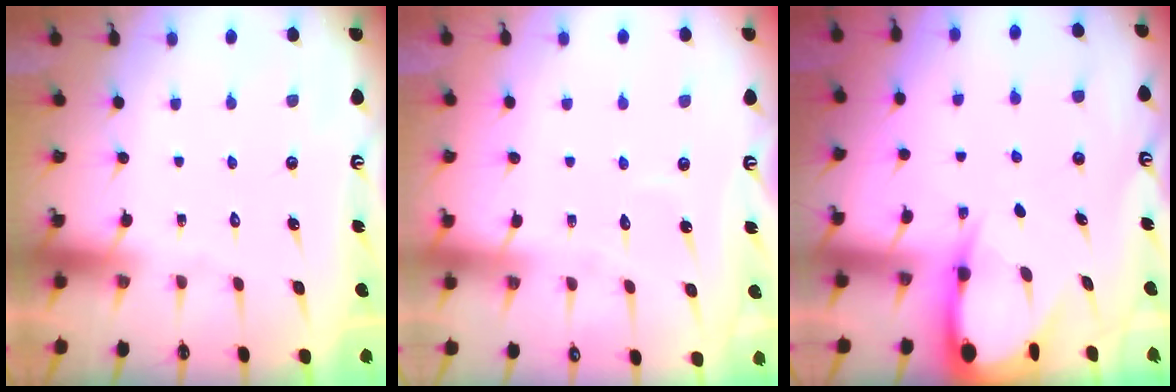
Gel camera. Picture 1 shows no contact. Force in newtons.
{"total": 3.2, "press": 3.1, "slide": 0.3}
{"total": 5.0, "press": 4.9, "slide": 0.6}